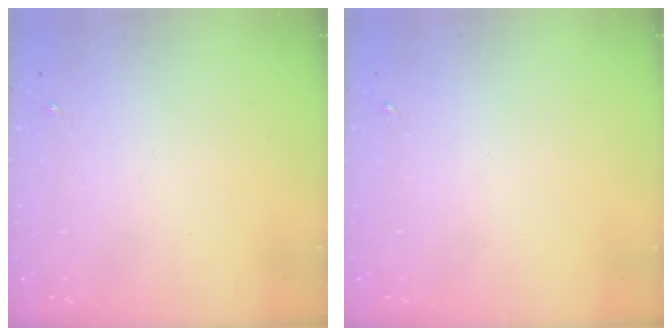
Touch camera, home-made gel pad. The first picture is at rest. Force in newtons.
{"total": 0.0}